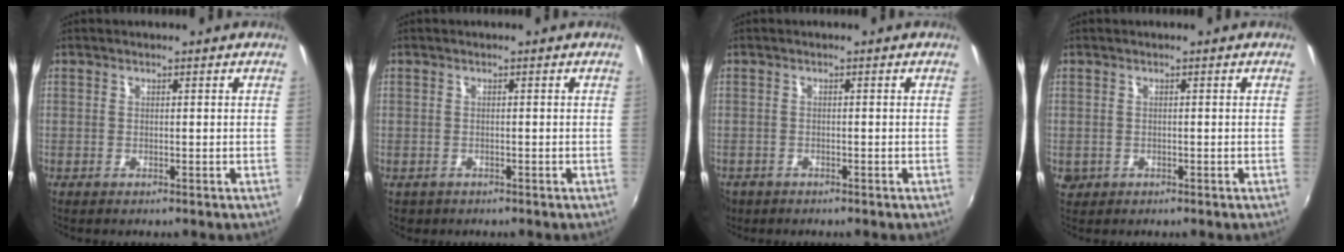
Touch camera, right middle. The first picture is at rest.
{"total": 1.3, "force": [-0.7, 1.1, 0.4], "torque": [-0.011, -0.004, -0.009]}
{"total": 3.7, "force": [-2.3, 2.6, 1.4], "torque": [-0.039, -0.010, -0.037]}
{"total": 2.2, "force": [-0.5, 2.0, 0.8], "torque": [-0.017, -0.003, -0.005]}